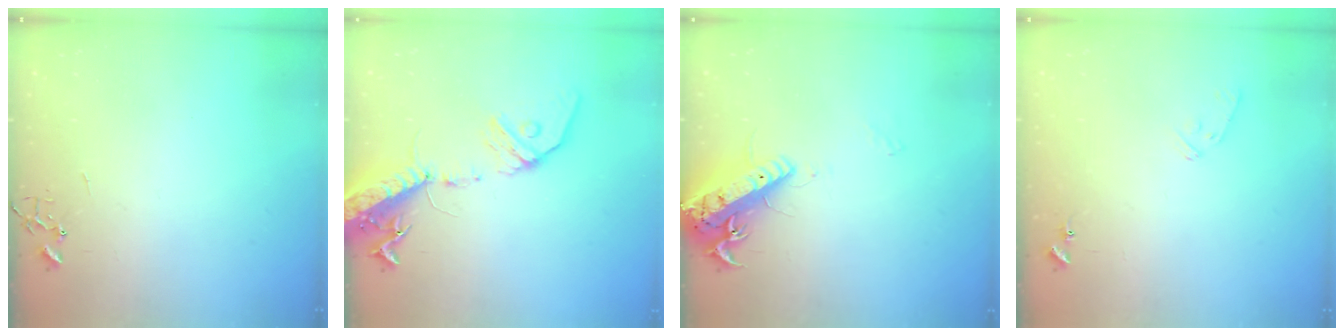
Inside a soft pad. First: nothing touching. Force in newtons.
{"total": 18.2, "press": 17.7, "slide": 4.0}
{"total": 17.1, "press": 16.8, "slide": 3.3}
{"total": 6.7, "press": 6.7, "slide": 0.7}